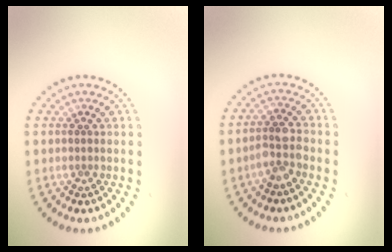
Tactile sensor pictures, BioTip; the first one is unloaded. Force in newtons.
{"total": 2.6, "press": 2.2, "slide": 1.3}